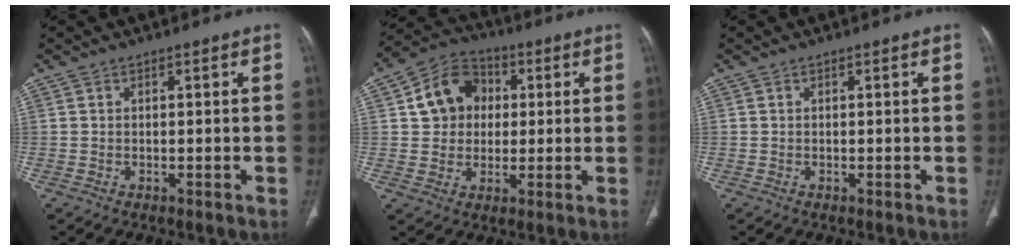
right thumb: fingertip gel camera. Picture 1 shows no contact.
{"total": 11.1, "force": [2.1, 9.5, 5.5], "torque": [-0.060, 0.010, 0.027]}
{"total": 0.0}